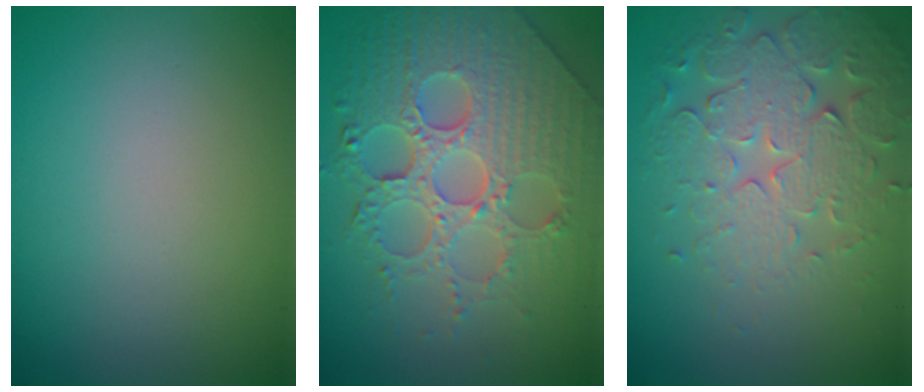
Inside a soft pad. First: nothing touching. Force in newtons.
{"total": 8.1, "press": 6.0, "slide": 5.5}
{"total": 5.1, "press": 4.4, "slide": 2.6}